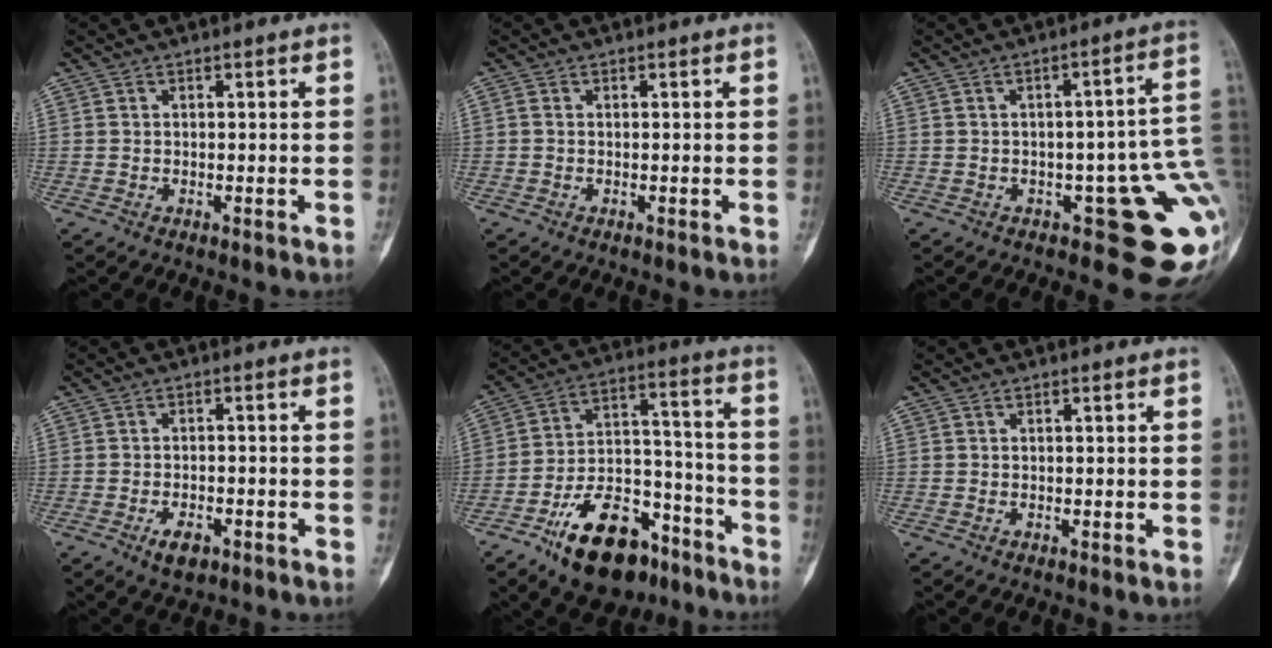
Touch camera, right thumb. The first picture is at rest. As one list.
[{"total": 0.5, "force": [0.0, 0.3, 0.4], "torque": [-0.009, 0.000, -0.002]}, {"total": 12.7, "force": [-2.7, 5.4, 11.2], "torque": [-0.104, 0.008, -0.028]}, {"total": 2.6, "force": [-1.5, 1.2, 1.8], "torque": [-0.033, 0.005, -0.025]}, {"total": 19.7, "force": [-12.4, 10.3, 11.3], "torque": [-0.160, 0.095, -0.202]}, {"total": 0.0}]